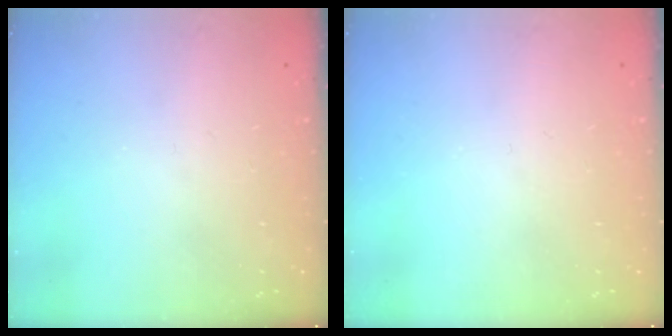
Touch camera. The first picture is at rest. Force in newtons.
{"total": 0.0}